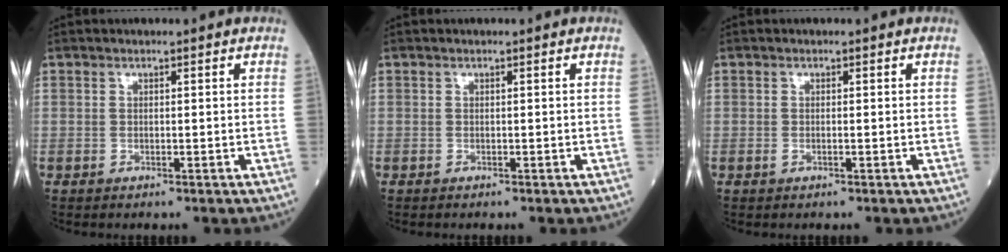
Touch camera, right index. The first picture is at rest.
{"total": 0.0}
{"total": 0.6, "force": [-0.1, 0.1, 0.6], "torque": [-0.014, -0.002, -0.002]}